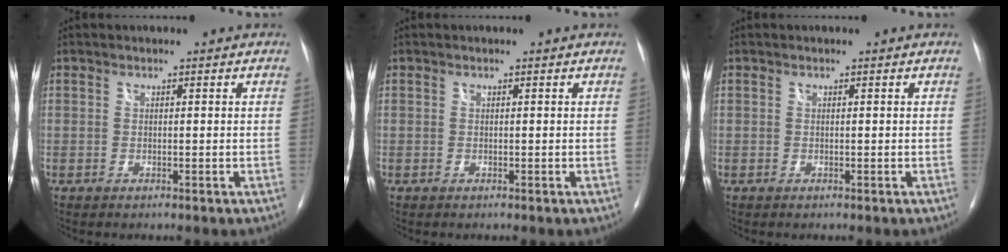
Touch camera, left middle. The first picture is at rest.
{"total": 0.0}
{"total": 0.0}